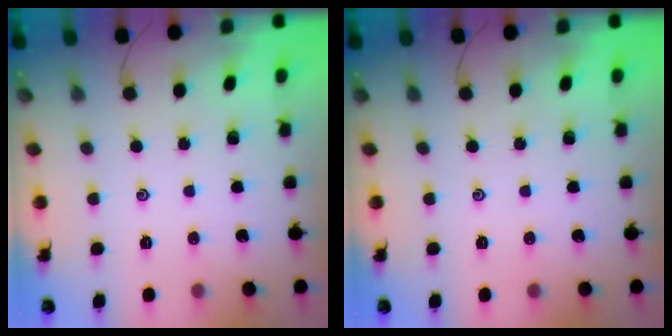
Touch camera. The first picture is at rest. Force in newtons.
{"total": 0.0}